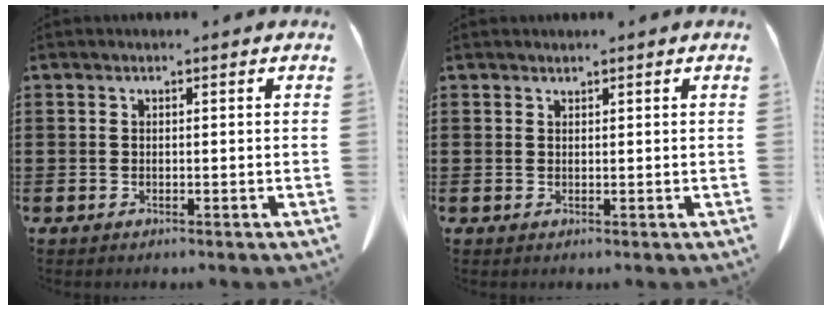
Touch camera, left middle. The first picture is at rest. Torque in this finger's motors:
{"motor_torque": [-0.46, 0.55, -0.09, -0.02]}